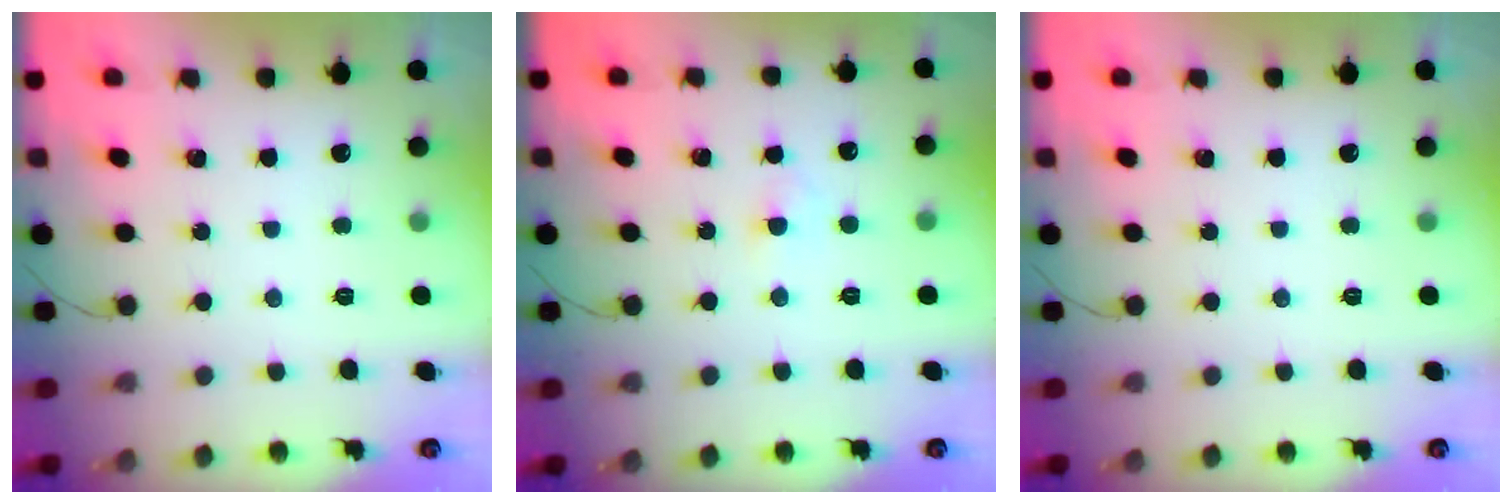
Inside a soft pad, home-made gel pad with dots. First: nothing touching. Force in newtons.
{"total": 2.1, "press": 1.9, "slide": 0.9}
{"total": 0.0}